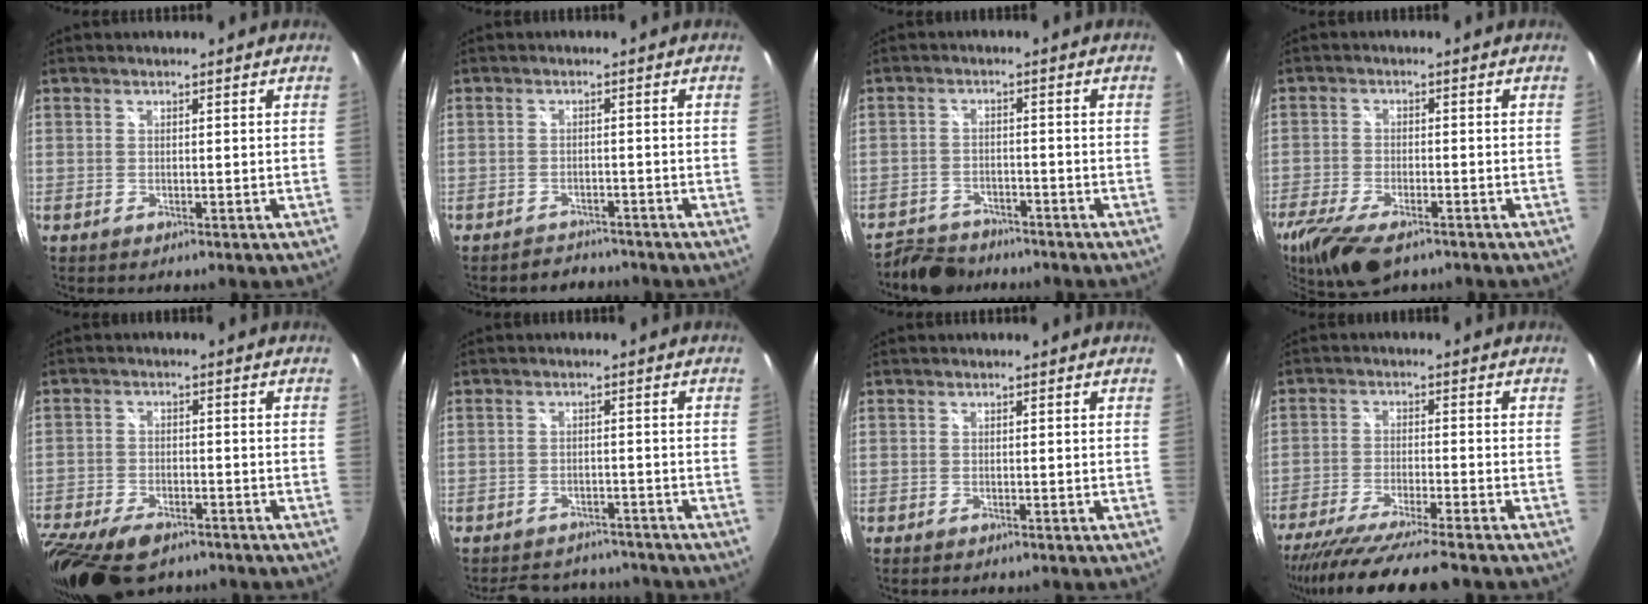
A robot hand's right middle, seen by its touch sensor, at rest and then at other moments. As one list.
[{"total": 3.9, "force": [-3.5, 1.6, 0.0], "torque": [-0.009, 0.001, -0.053]}, {"total": 7.6, "force": [-6.7, 3.1, 1.5], "torque": [-0.052, -0.003, -0.112]}, {"total": 13.6, "force": [-9.5, 5.1, 8.2], "torque": [-0.190, -0.046, -0.167]}, {"total": 16.8, "force": [-12.0, 7.6, 8.9], "torque": [-0.226, -0.048, -0.204]}, {"total": 11.3, "force": [-10.0, 4.3, 3.0], "torque": [-0.071, 0.012, -0.132]}, {"total": 0.5, "force": [-0.5, 0.2, 0.2], "torque": [-0.004, -0.004, -0.009]}, {"total": 14.5, "force": [-12.7, -0.4, 7.1], "torque": [-0.144, -0.038, -0.210]}]